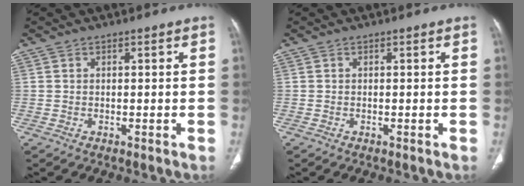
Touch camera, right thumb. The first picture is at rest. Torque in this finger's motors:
{"motor_torque": [-0.09, -0.16, 0.48, 0.30, 0.03]}